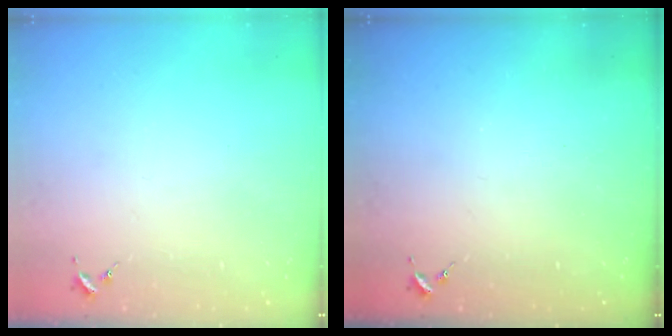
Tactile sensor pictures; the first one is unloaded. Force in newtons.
{"total": 0.0}